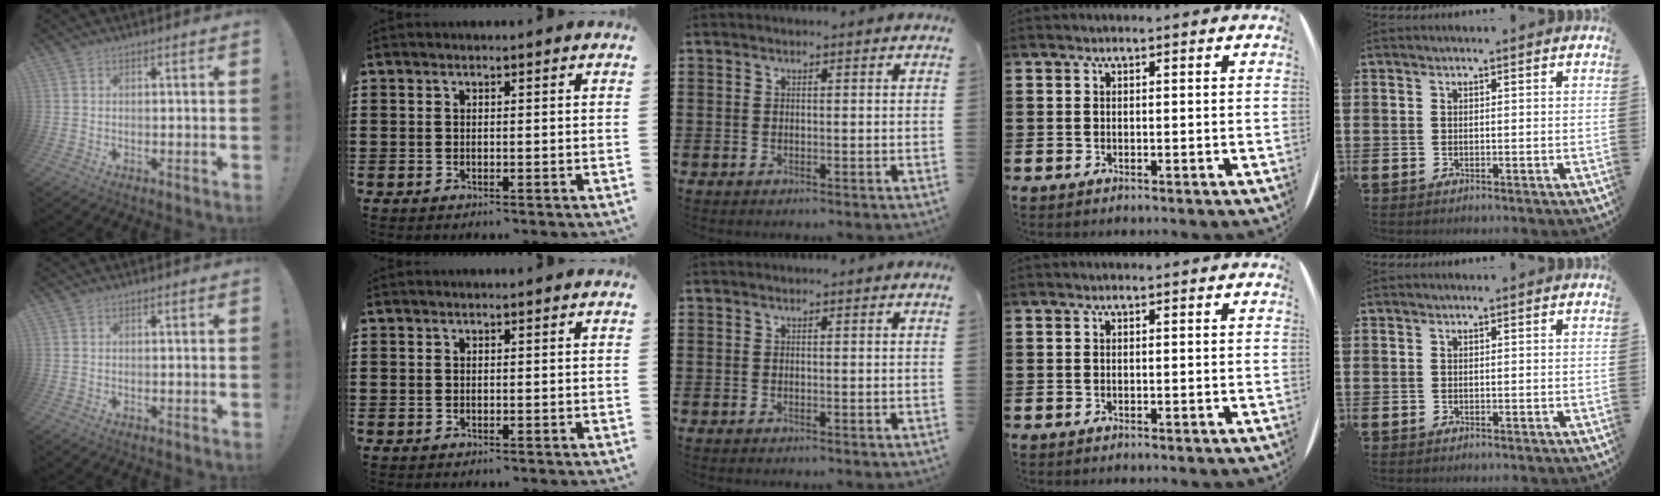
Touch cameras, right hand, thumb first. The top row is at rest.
{}